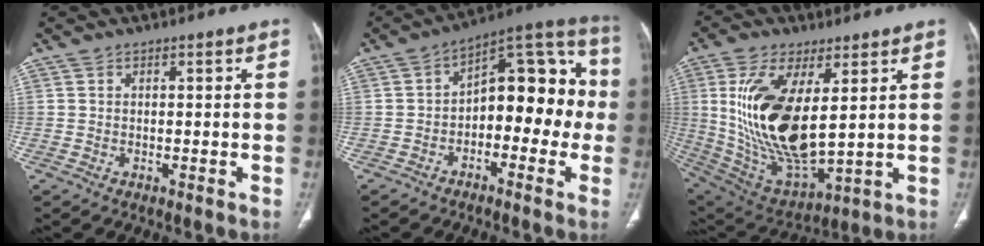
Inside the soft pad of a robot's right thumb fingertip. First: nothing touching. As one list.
[{"total": 16.0, "force": [-1.9, 9.3, 12.9], "torque": [-0.123, 0.059, -0.041]}, {"total": 20.9, "force": [3.8, 9.2, 18.4], "torque": [-0.363, -0.029, 0.089]}]